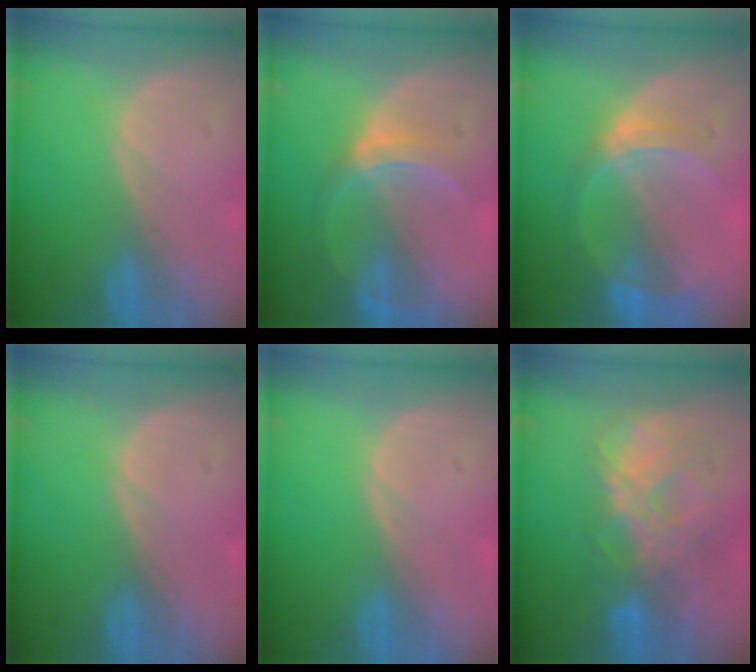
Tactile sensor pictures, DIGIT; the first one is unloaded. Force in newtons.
{"total": 6.0, "press": 5.6, "slide": 2.0}
{"total": 6.8, "press": 6.0, "slide": 3.2}
{"total": 0.0}
{"total": 0.0}
{"total": 8.3, "press": 7.4, "slide": 3.7}